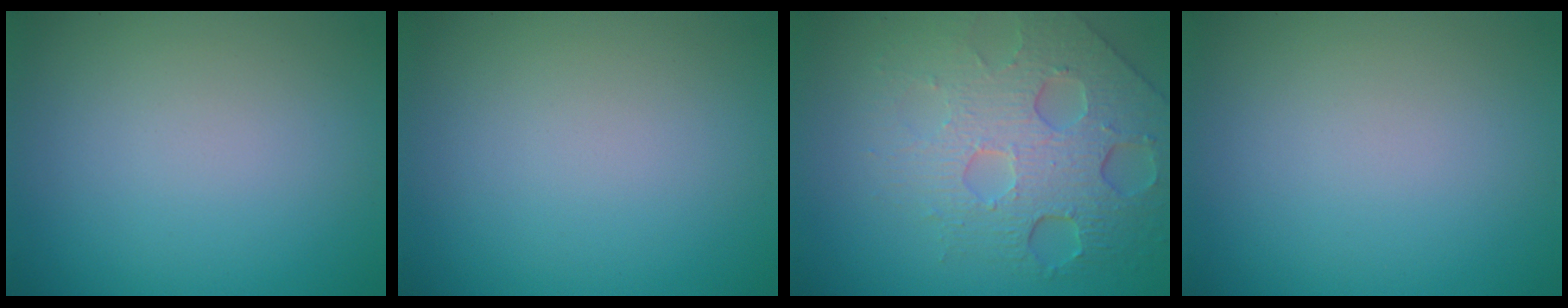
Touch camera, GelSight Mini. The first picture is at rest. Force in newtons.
{"total": 0.0}
{"total": 7.9, "press": 5.3, "slide": 5.8}
{"total": 0.0}